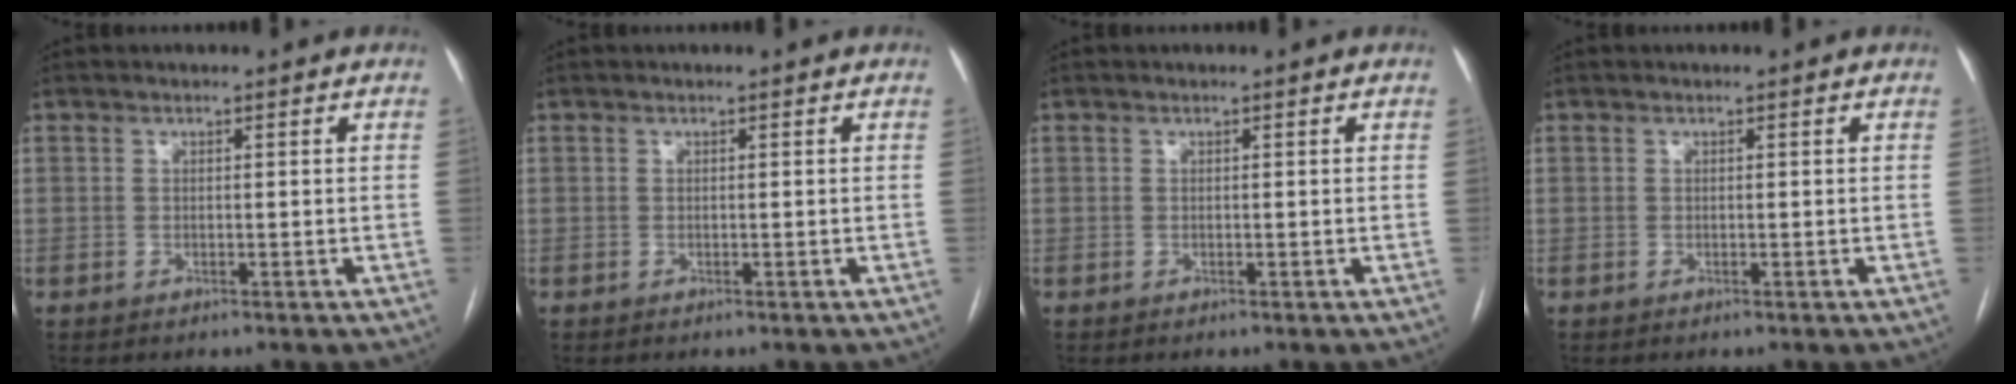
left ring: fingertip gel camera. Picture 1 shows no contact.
{"total": 0.0}
{"total": 0.0}
{"total": 0.0}